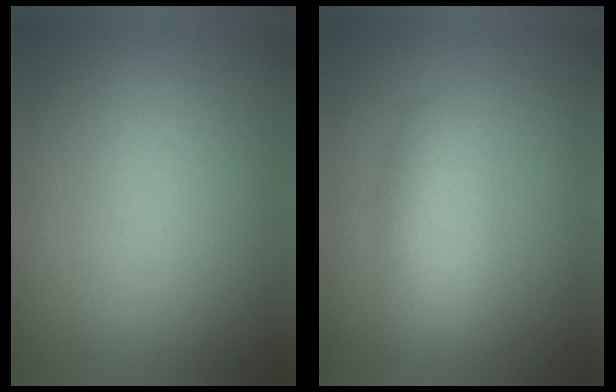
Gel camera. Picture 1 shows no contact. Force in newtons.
{"total": 3.9}